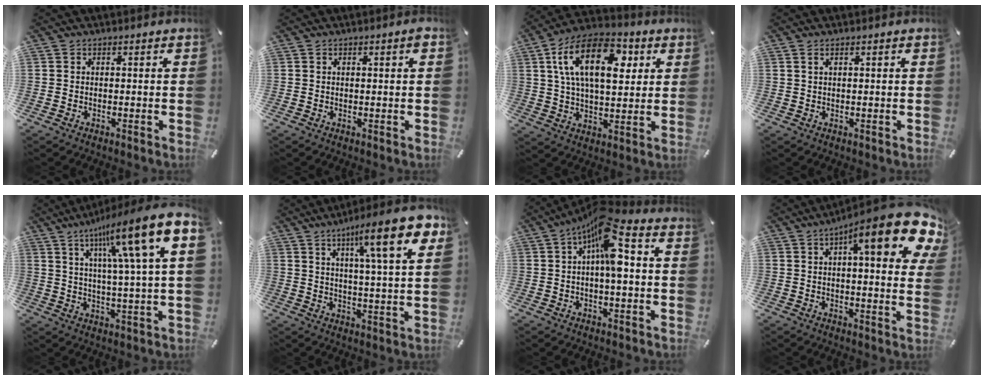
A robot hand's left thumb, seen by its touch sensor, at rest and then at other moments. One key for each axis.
{"total": 1.3, "fx": 0.4, "fy": 0.2, "fz": 1.2, "tx": -0.024, "ty": 0.001, "tz": 0.006}
{"total": 18.5, "fx": 6.3, "fy": 10.5, "fz": 13.9, "tx": -0.254, "ty": 0.001, "tz": 0.101}
{"total": 1.1, "fx": 0.5, "fy": 0.3, "fz": 1.0, "tx": -0.020, "ty": 0.000, "tz": 0.007}
{"total": 18.4, "fx": 8.0, "fy": 2.8, "fz": 16.3, "tx": -0.271, "ty": -0.030, "tz": 0.111}
{"total": 16.5, "fx": 8.4, "fy": 2.6, "fz": 14.0, "tx": -0.214, "ty": -0.033, "tz": 0.121}
{"total": 12.4, "fx": 3.2, "fy": 4.2, "fz": 11.2, "tx": -0.189, "ty": -0.016, "tz": 0.051}
{"total": 18.5, "fx": 8.5, "fy": 4.6, "fz": 15.7, "tx": -0.224, "ty": -0.046, "tz": 0.123}